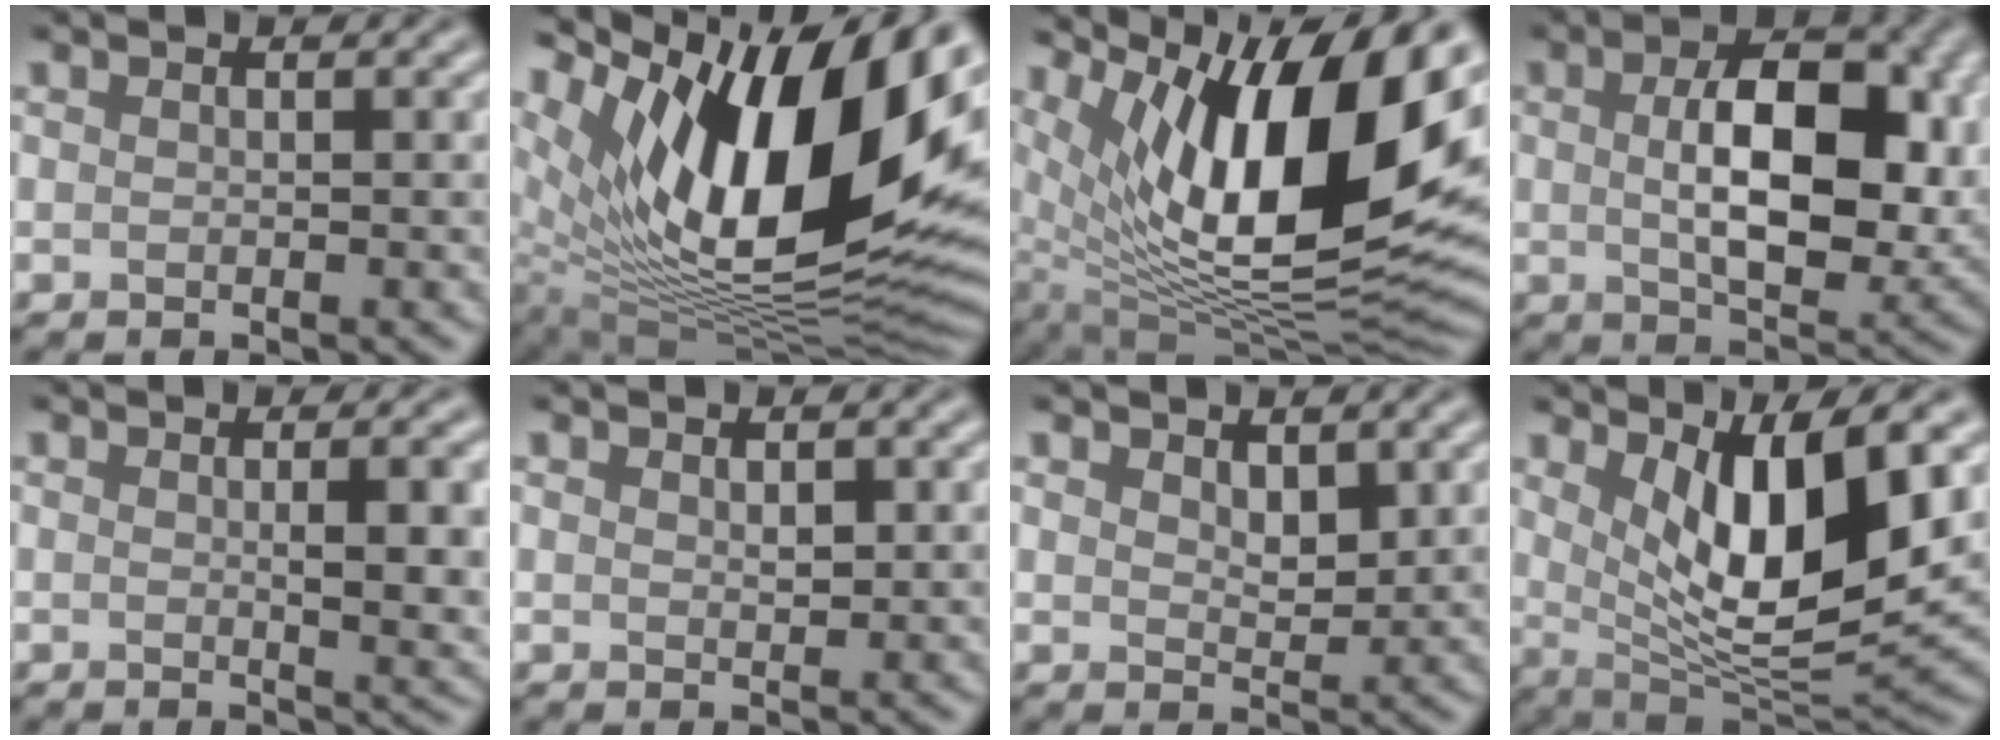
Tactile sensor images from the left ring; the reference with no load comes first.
{"total": 17.8, "force": [6.2, 8.1, 14.6], "torque": [-0.236, -0.001, 0.105]}
{"total": 15.5, "force": [6.0, 6.0, 13.0], "torque": [-0.205, -0.006, 0.102]}
{"total": 9.9, "force": [1.0, 5.2, 8.4], "torque": [-0.132, -0.003, 0.020]}
{"total": 4.5, "force": [0.4, 1.1, 4.4], "torque": [-0.053, 0.000, 0.007]}
{"total": 1.0, "force": [0.4, 0.5, 0.7], "torque": [-0.013, -0.002, 0.010]}
{"total": 2.1, "force": [1.2, 1.1, 1.4], "torque": [-0.023, -0.005, 0.025]}
{"total": 9.4, "force": [2.3, 3.0, 8.6], "torque": [-0.139, -0.023, 0.046]}